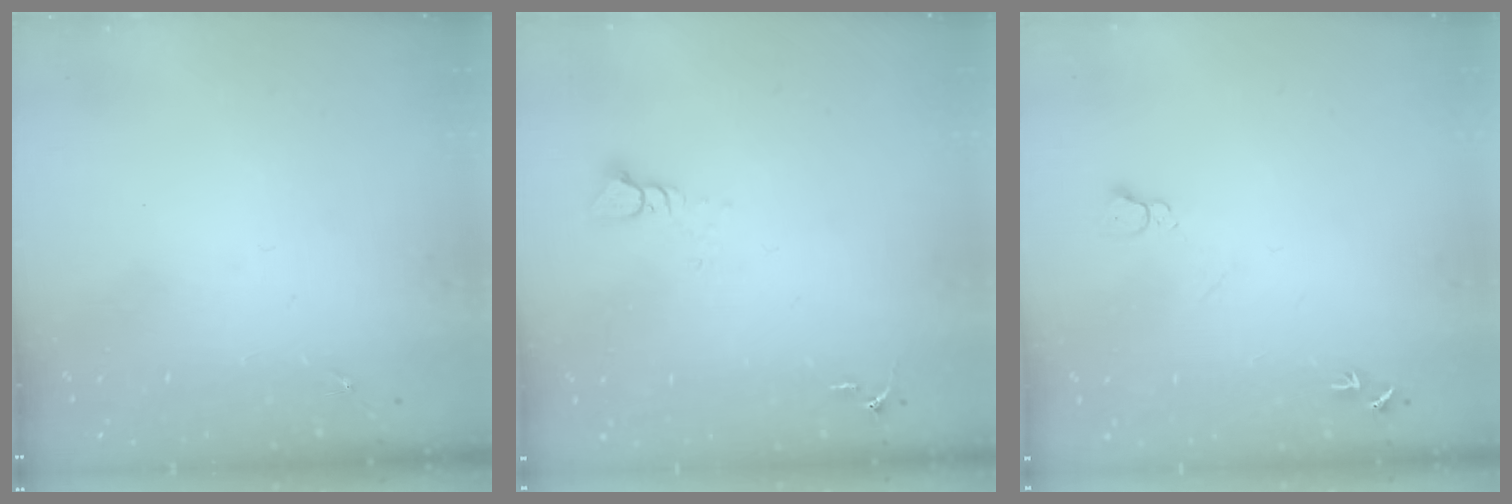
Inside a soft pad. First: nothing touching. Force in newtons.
{"total": 3.9, "press": 3.9, "slide": 0.4}
{"total": 5.1, "press": 5.1, "slide": 0.6}